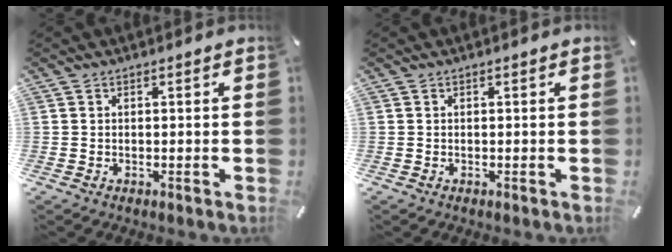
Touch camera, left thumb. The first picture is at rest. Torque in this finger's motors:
{"motor_torque": [0.00, 0.00, 0.00, 0.00, 0.00]}